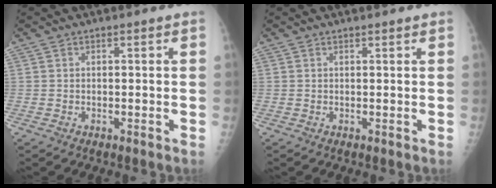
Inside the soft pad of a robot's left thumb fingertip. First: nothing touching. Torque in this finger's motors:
{"motor_torque": [-0.01, 0.14, -0.05, -0.05, -0.03]}